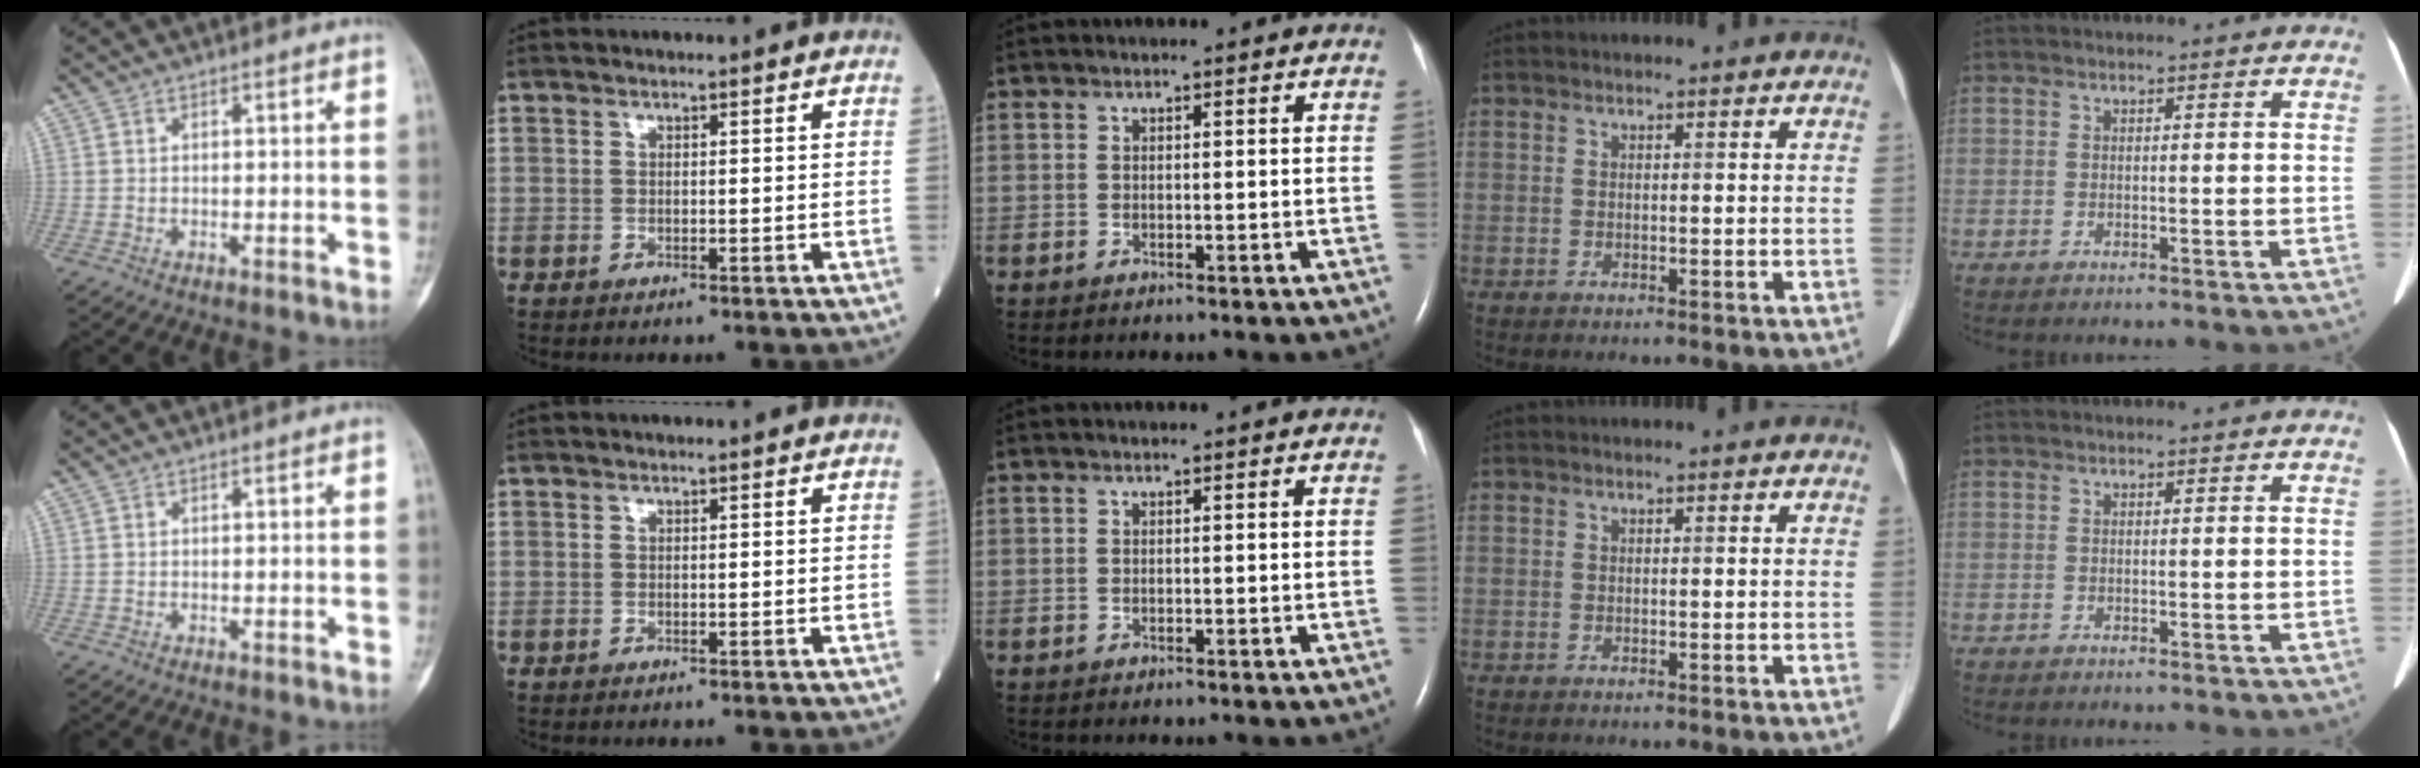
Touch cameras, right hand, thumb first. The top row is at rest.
{}